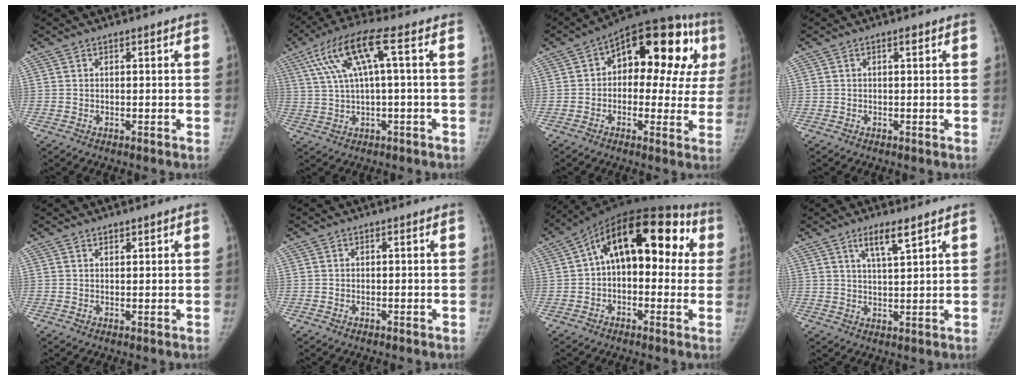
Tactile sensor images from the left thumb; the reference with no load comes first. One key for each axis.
{"total": 10.8, "fx": 3.1, "fy": 1.7, "fz": 10.2, "tx": -0.230, "ty": 0.029, "tz": 0.062}
{"total": 21.0, "fx": 5.2, "fy": 11.4, "fz": 16.8, "tx": -0.170, "ty": 0.039, "tz": 0.059}
{"total": 0.7, "fx": 0.4, "fy": 0.2, "fz": 0.6, "tx": -0.008, "ty": 0.002, "tz": 0.005}
{"total": 1.2, "fx": 1.0, "fy": 0.4, "fz": 0.4, "tx": 0.001, "ty": -0.006, "tz": 0.017}
{"total": 0.0}
{"total": 20.4, "fx": 4.2, "fy": 11.4, "fz": 16.3, "tx": -0.199, "ty": 0.053, "tz": 0.049}
{"total": 5.3, "fx": 3.4, "fy": 0.8, "fz": 4.0, "tx": -0.070, "ty": -0.021, "tz": 0.064}